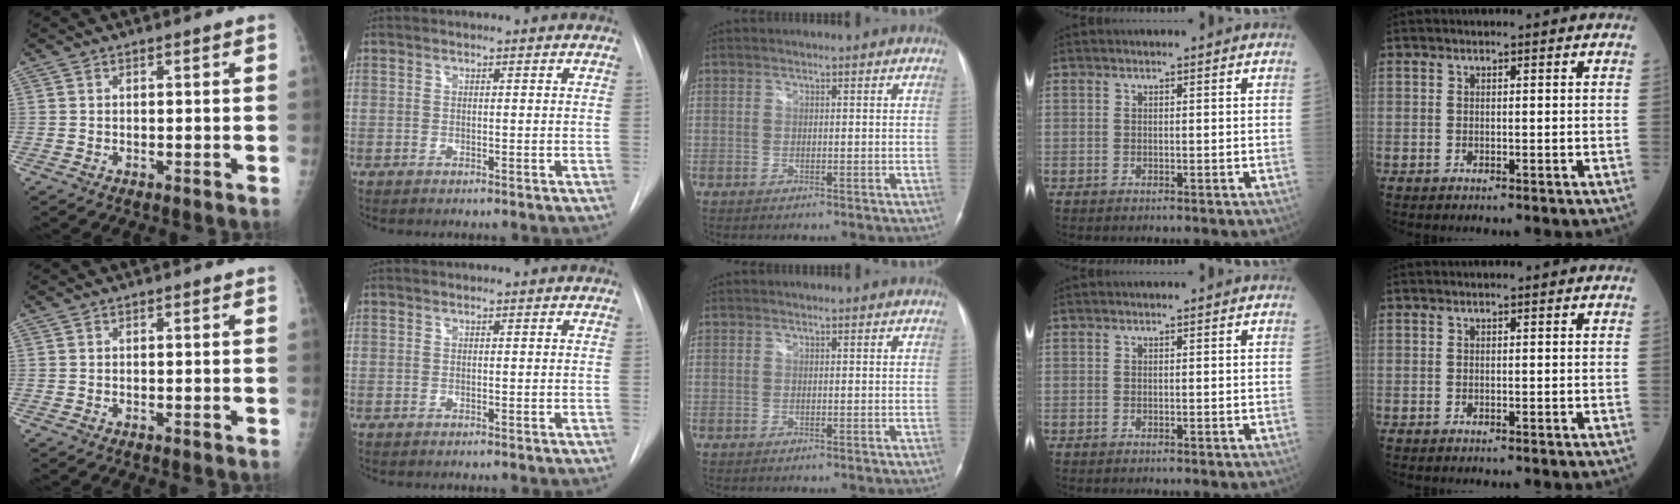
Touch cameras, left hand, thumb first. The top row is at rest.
{}